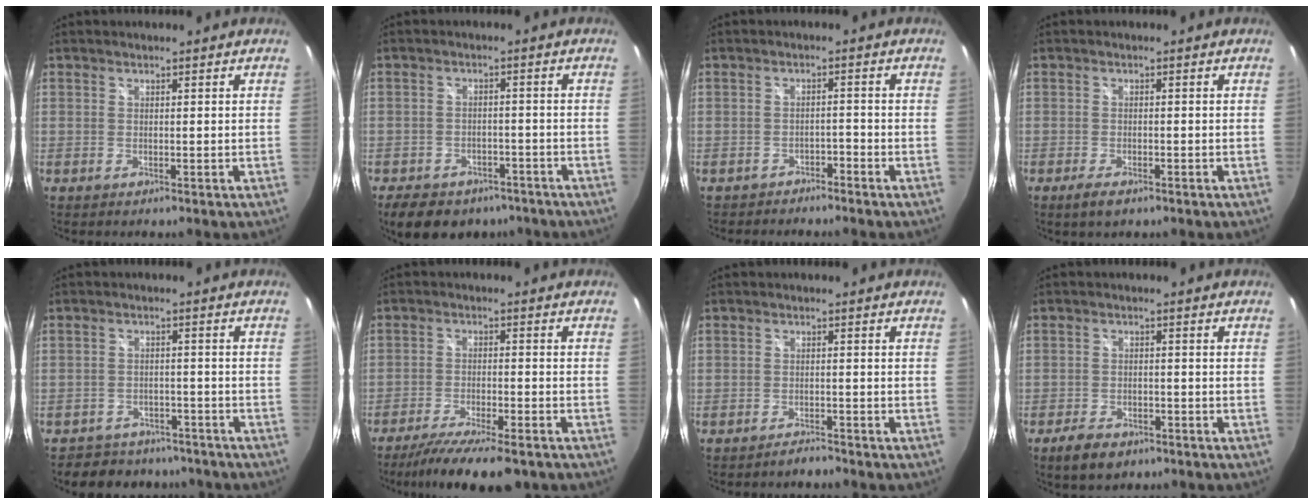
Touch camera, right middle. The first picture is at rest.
{"total": 12.0, "force": [-8.6, 6.9, 4.8], "torque": [-0.112, 0.006, -0.113]}
{"total": 2.7, "force": [-2.5, 0.8, 0.4], "torque": [-0.011, -0.003, -0.039]}
{"total": 3.2, "force": [-2.1, 1.2, 2.1], "torque": [-0.048, -0.007, -0.037]}
{"total": 10.0, "force": [-8.4, 5.1, 2.0], "torque": [-0.052, 0.017, -0.107]}
{"total": 12.9, "force": [-10.3, 2.5, 7.4], "torque": [-0.149, -0.032, -0.164]}
{"total": 2.0, "force": [-1.9, 0.3, 0.3], "torque": [-0.012, 0.000, -0.031]}
{"total": 6.2, "force": [-4.2, 3.2, 3.1], "torque": [-0.079, -0.002, -0.065]}